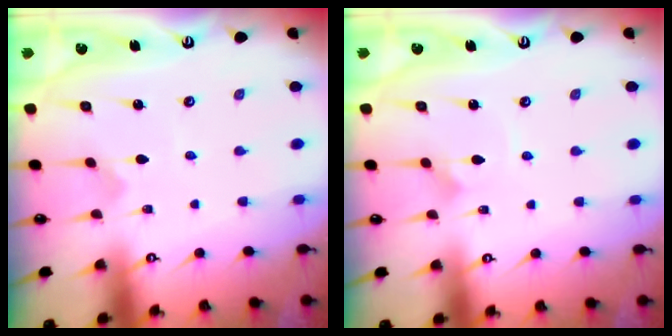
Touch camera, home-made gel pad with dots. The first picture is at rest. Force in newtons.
{"total": 2.1, "press": 2.1, "slide": 0.0}